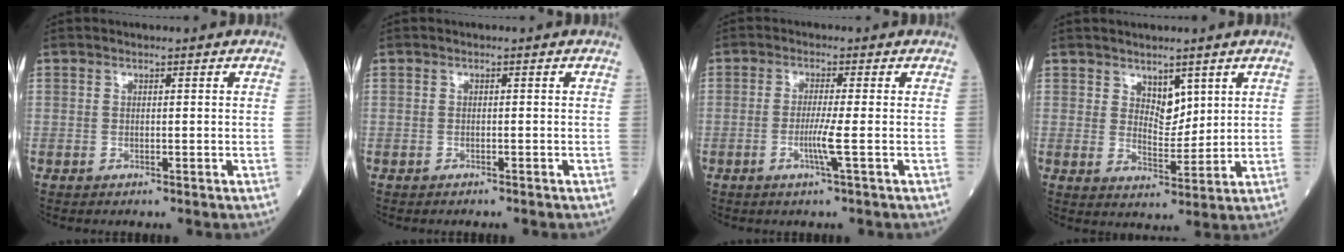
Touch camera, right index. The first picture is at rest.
{"total": 1.9, "force": [-1.4, 0.9, 0.9], "torque": [-0.027, -0.004, -0.014]}
{"total": 3.8, "force": [-1.2, -0.5, 3.6], "torque": [-0.076, -0.008, -0.025]}
{"total": 5.6, "force": [2.9, 3.1, 3.7], "torque": [-0.071, -0.001, 0.062]}